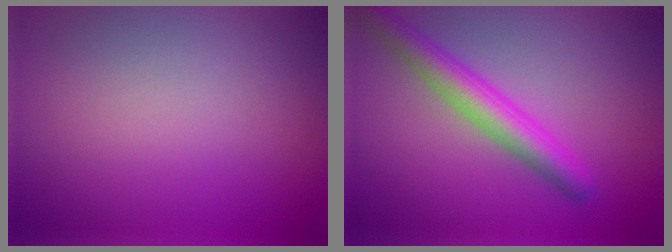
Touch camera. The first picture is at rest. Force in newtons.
{"total": 4.4, "press": 4.4, "slide": 0.1}